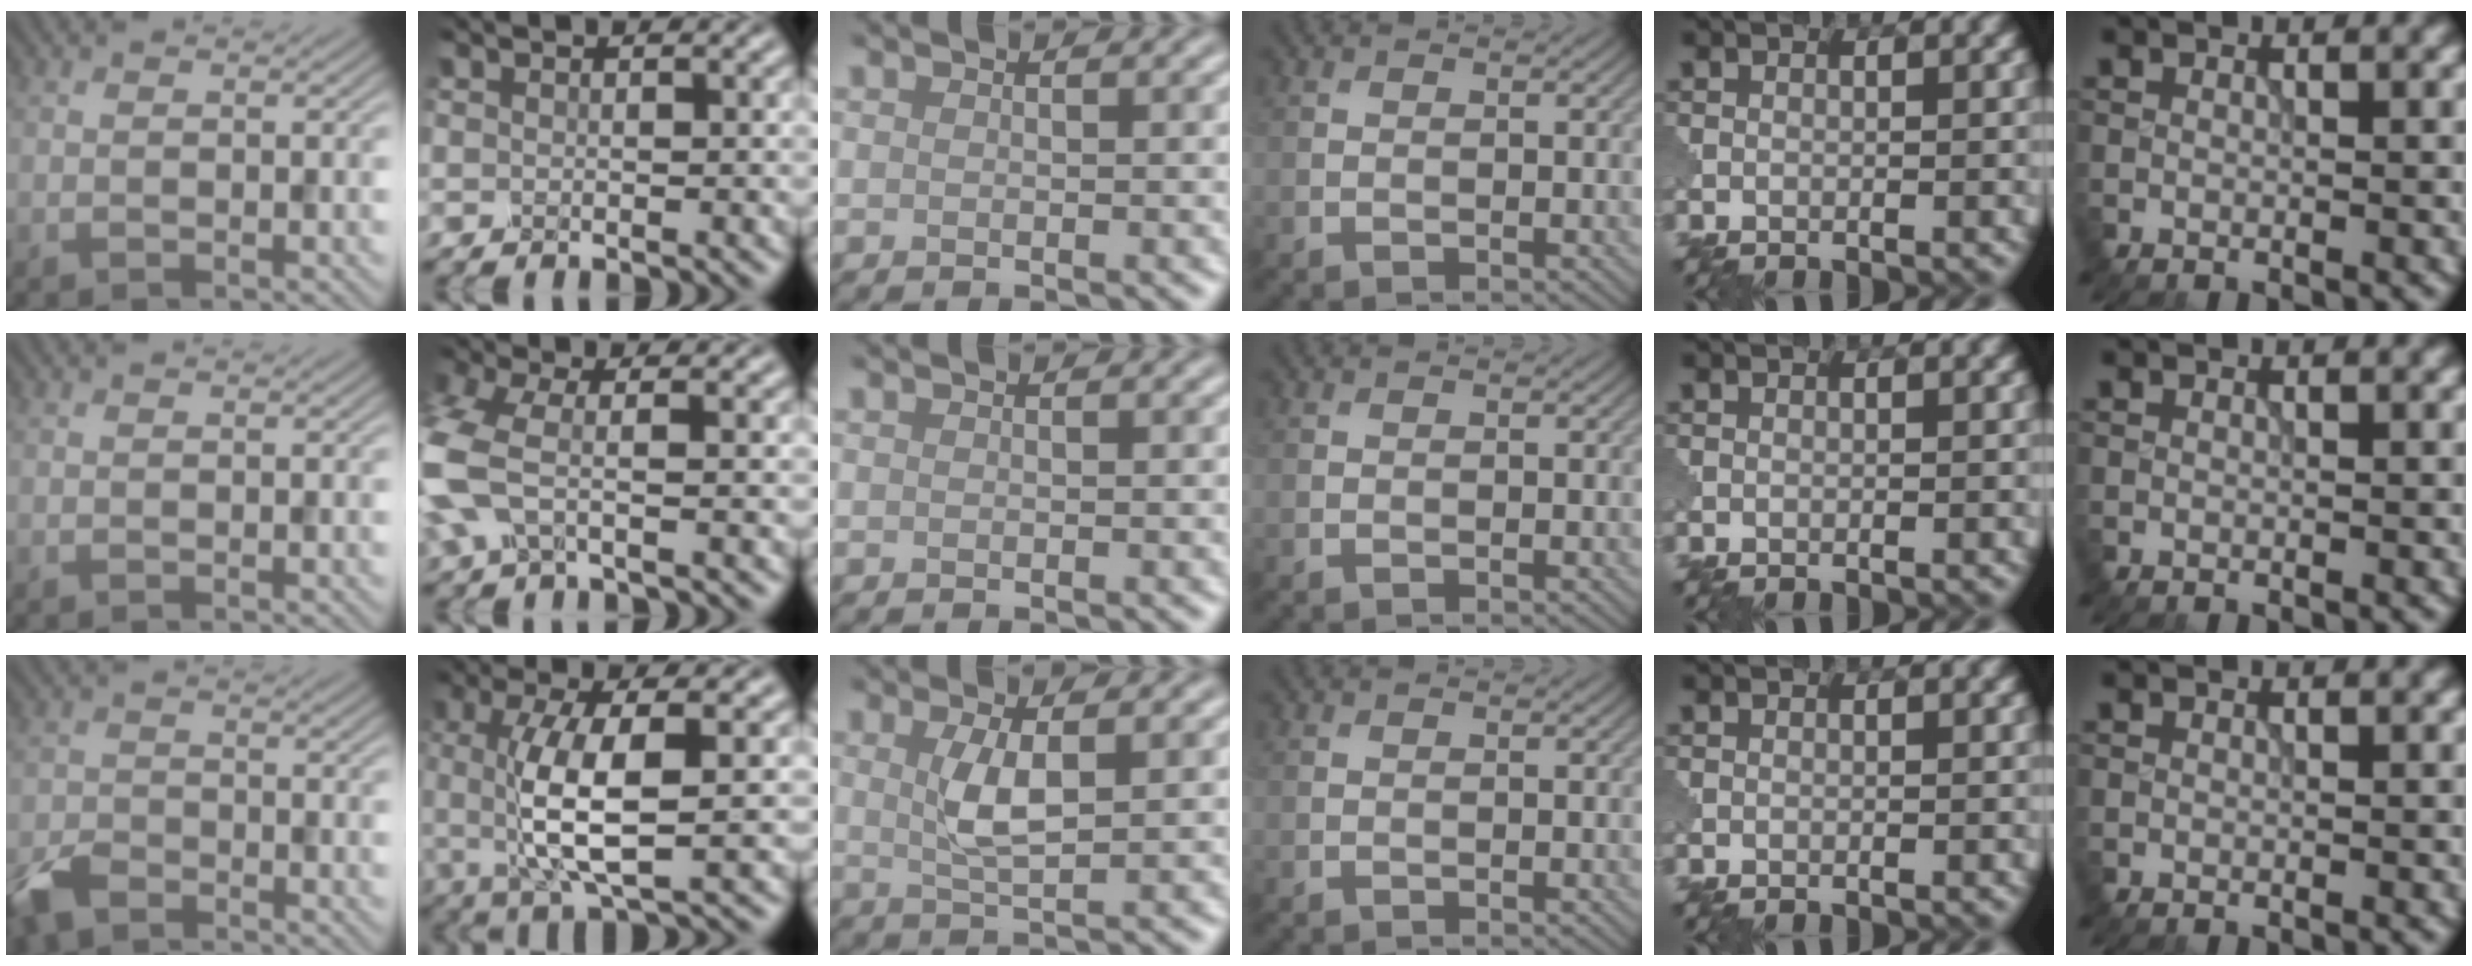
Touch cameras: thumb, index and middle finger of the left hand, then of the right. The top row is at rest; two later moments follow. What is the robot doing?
{"motion": "squeeze", "object": "clothespin"}